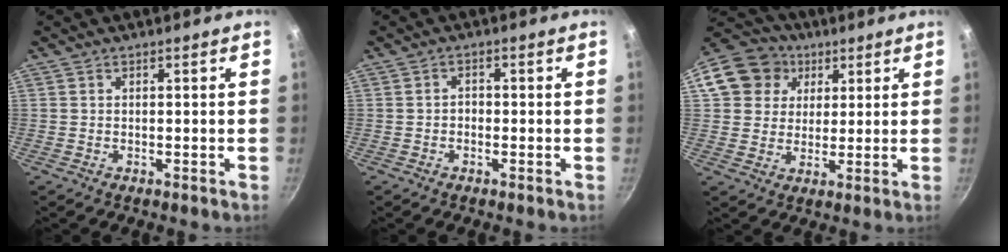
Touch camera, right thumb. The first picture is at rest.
{"total": 1.4, "force": [-0.5, 1.1, 0.7], "torque": [-0.008, 0.007, -0.010]}
{"total": 13.7, "force": [4.8, 11.8, 5.0], "torque": [-0.078, 0.019, 0.076]}